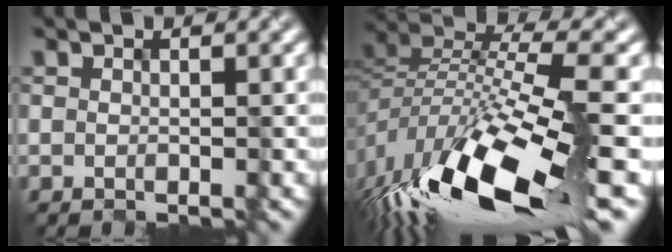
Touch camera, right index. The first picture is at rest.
{"total": 14.5, "force": [-7.4, 4.3, 11.7], "torque": [-0.246, -0.004, -0.127]}